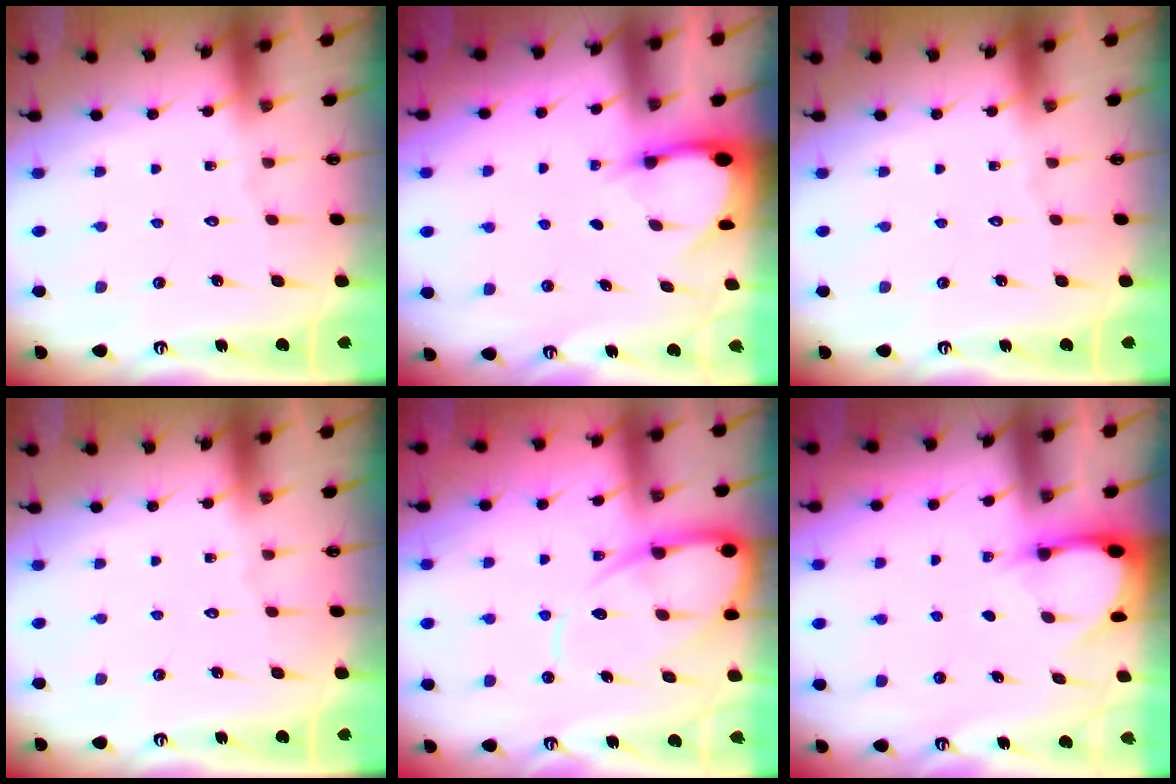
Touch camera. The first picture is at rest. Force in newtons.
{"total": 3.2, "press": 3.2, "slide": 0.3}
{"total": 0.0}
{"total": 0.0}
{"total": 12.2, "press": 12.1, "slide": 1.2}
{"total": 2.9, "press": 2.9, "slide": 0.3}